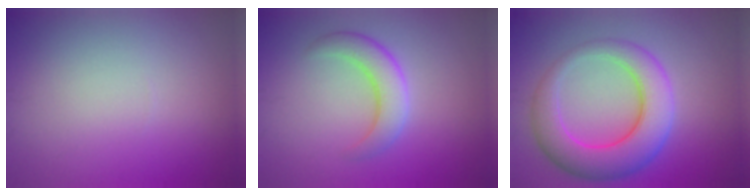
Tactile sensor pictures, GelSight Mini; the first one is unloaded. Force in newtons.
{"total": 3.7, "press": 3.7, "slide": 0.1}
{"total": 7.6, "press": 7.6, "slide": 0.1}